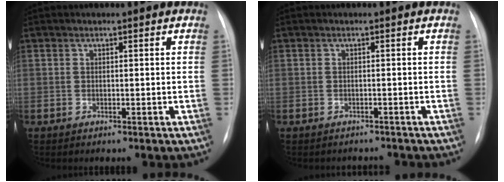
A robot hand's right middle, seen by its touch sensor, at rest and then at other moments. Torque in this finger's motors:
{"motor_torque": [0.03, -0.04, -0.03, -0.01]}